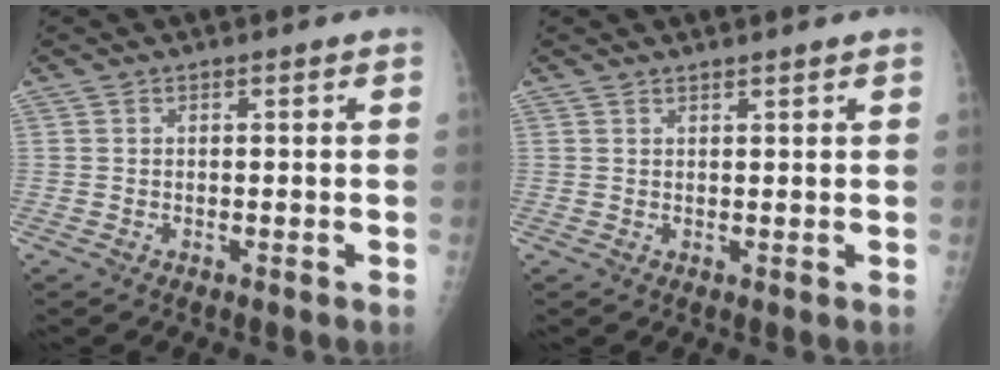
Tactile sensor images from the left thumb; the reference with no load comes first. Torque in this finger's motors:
{"motor_torque": [-0.27, -0.11, -0.26, 0.00, -0.01]}